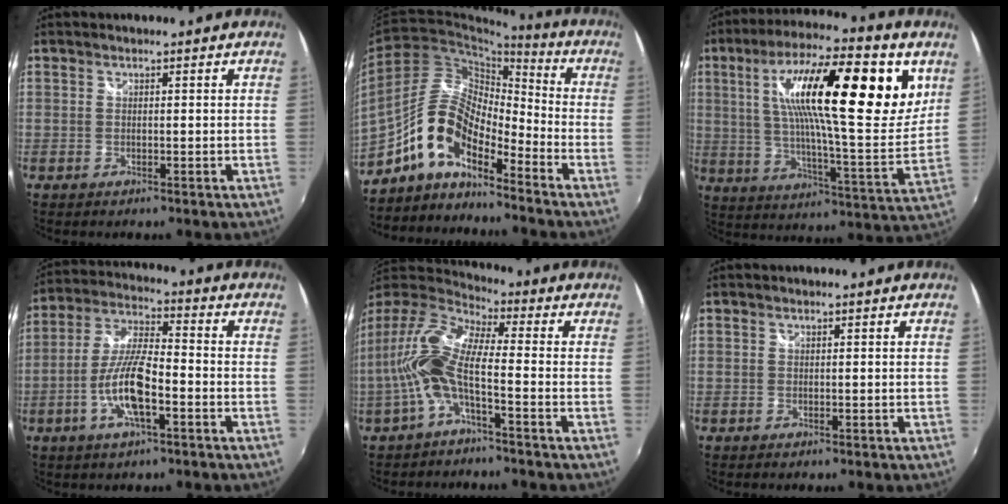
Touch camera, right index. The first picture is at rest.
{"total": 11.7, "force": [-7.8, 4.4, 7.5], "torque": [-0.151, 0.025, -0.160]}
{"total": 26.6, "force": [9.9, 6.7, 23.7], "torque": [-0.381, 0.021, 0.153]}
{"total": 11.0, "force": [-4.1, 2.9, 9.8], "torque": [-0.206, 0.003, -0.077]}
{"total": 12.8, "force": [-2.2, 3.5, 12.1], "torque": [-0.245, 0.011, -0.045]}
{"total": 0.0}